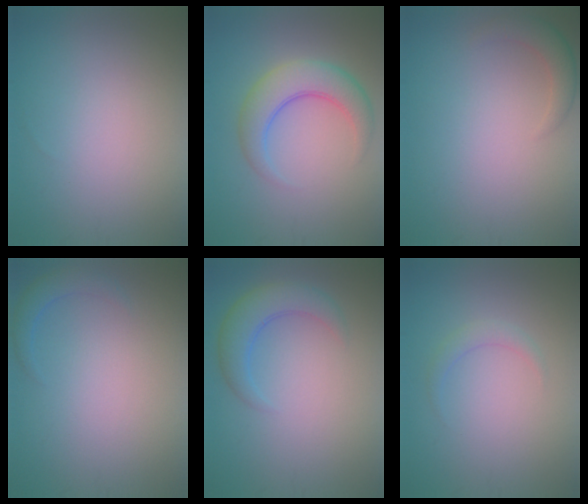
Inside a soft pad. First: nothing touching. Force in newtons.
{"total": 5.0, "press": 5.0, "slide": 0.2}
{"total": 2.2, "press": 2.2, "slide": 0.2}
{"total": 1.6, "press": 1.6, "slide": 0.2}
{"total": 3.4, "press": 3.4, "slide": 0.2}
{"total": 0.8, "press": 0.8, "slide": 0.0}